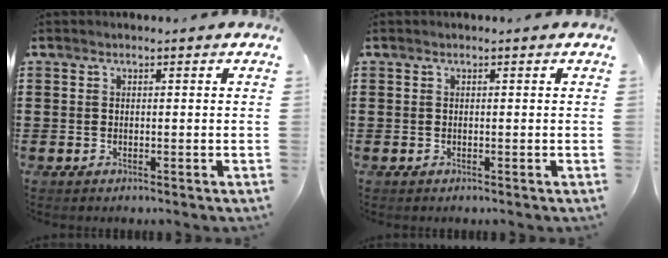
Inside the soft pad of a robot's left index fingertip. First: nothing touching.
{"total": 0.0}